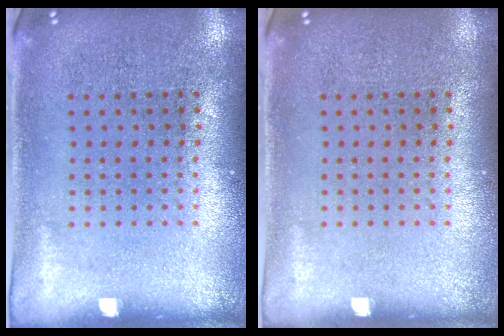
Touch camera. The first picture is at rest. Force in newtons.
{"total": 0.0}